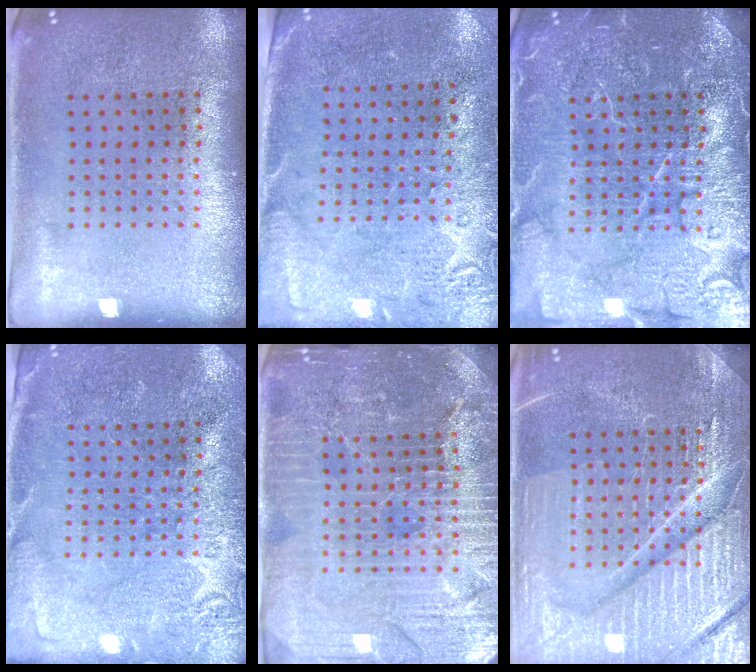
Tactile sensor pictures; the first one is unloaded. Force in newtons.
{"total": 2.7, "press": 2.3, "slide": 1.4}
{"total": 6.9, "press": 6.8, "slide": 0.9}
{"total": 2.8, "press": 2.8, "slide": 0.3}
{"total": 5.0, "press": 4.6, "slide": 1.9}
{"total": 7.5, "press": 7.5, "slide": 1.0}